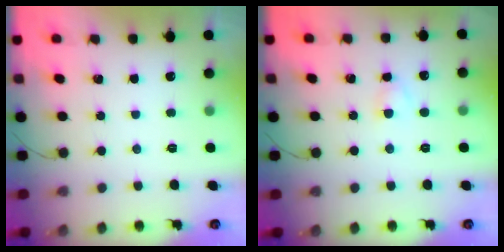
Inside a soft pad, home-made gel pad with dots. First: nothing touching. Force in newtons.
{"total": 2.6, "press": 2.3, "slide": 1.0}